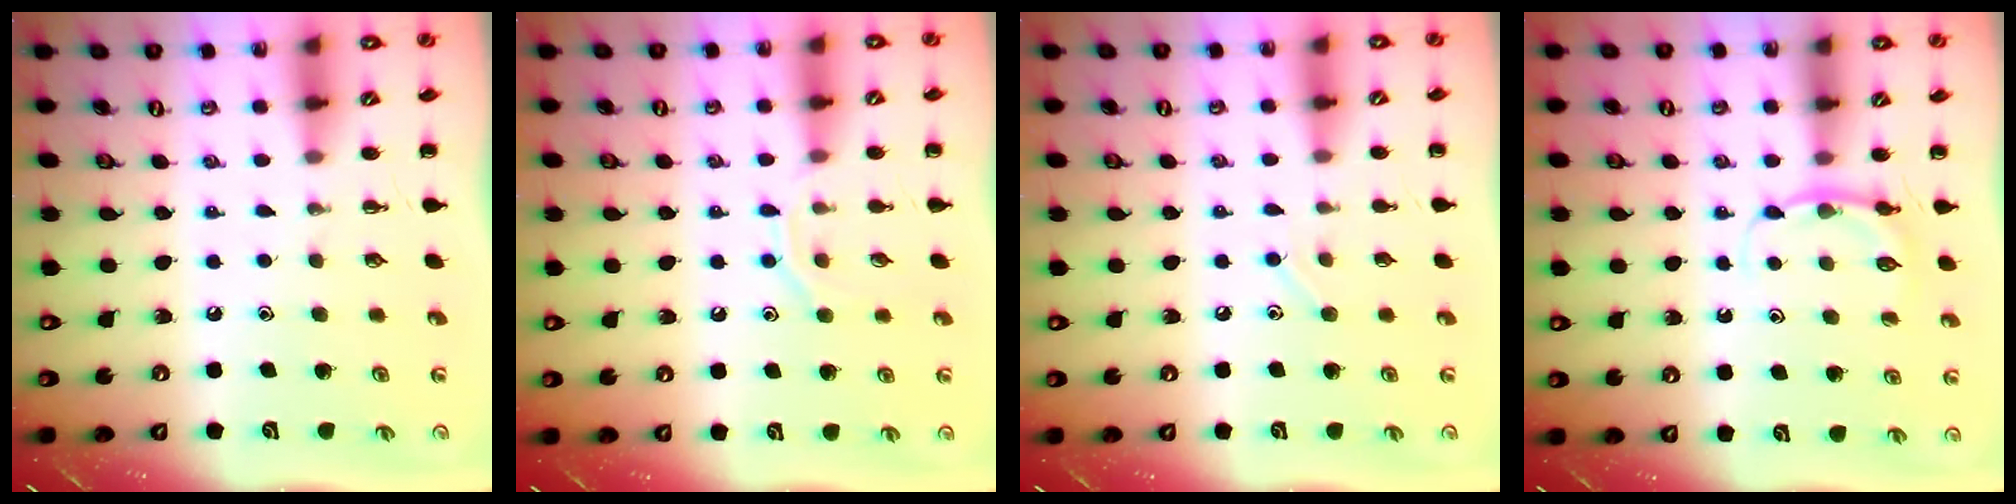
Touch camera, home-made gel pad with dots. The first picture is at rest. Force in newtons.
{"total": 7.0, "press": 6.9, "slide": 1.0}
{"total": 5.0, "press": 4.8, "slide": 1.4}
{"total": 4.7, "press": 4.5, "slide": 1.5}